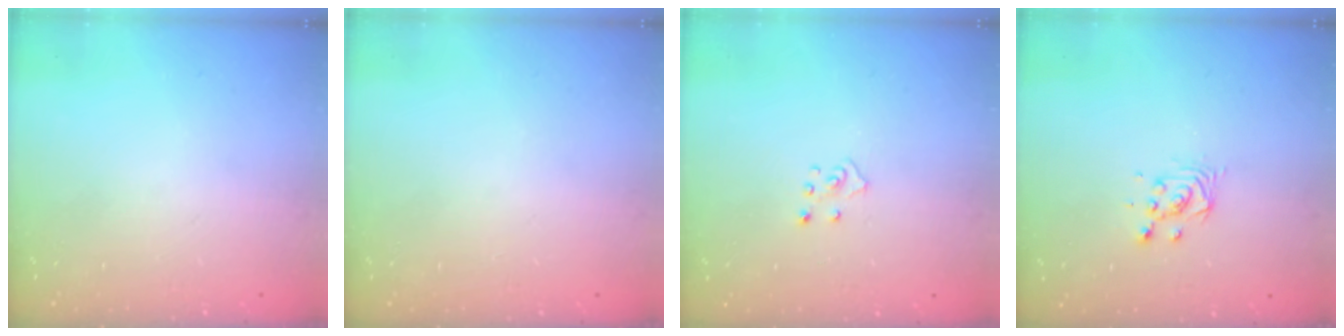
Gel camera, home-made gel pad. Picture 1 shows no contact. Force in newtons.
{"total": 0.0}
{"total": 2.7, "press": 2.7, "slide": 0.2}
{"total": 3.7, "press": 3.7, "slide": 0.3}